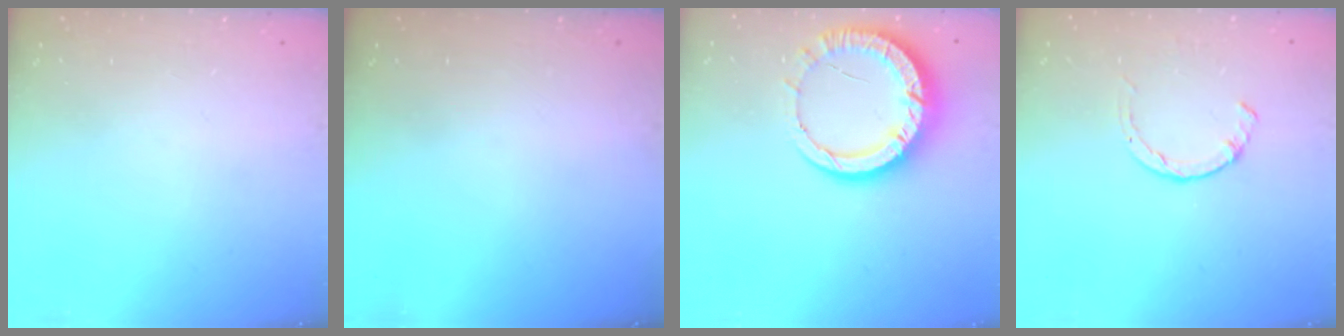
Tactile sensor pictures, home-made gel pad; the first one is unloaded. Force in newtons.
{"total": 0.0}
{"total": 12.7, "press": 12.6, "slide": 1.4}
{"total": 1.4, "press": 1.4, "slide": 0.3}